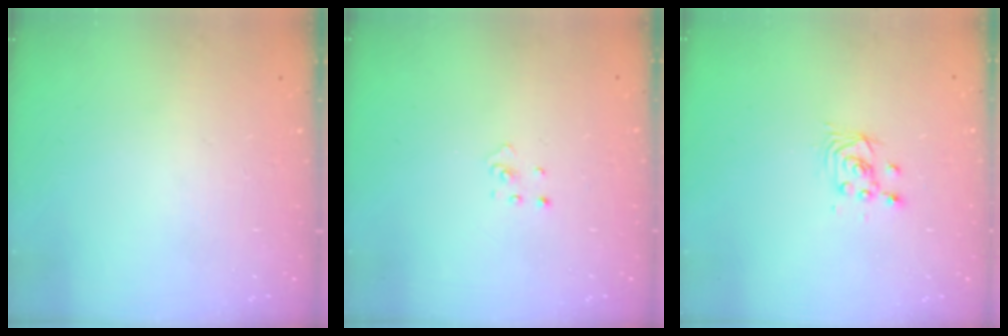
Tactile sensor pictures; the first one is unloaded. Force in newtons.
{"total": 1.9, "press": 1.9, "slide": 0.1}
{"total": 2.6, "press": 2.6, "slide": 0.1}